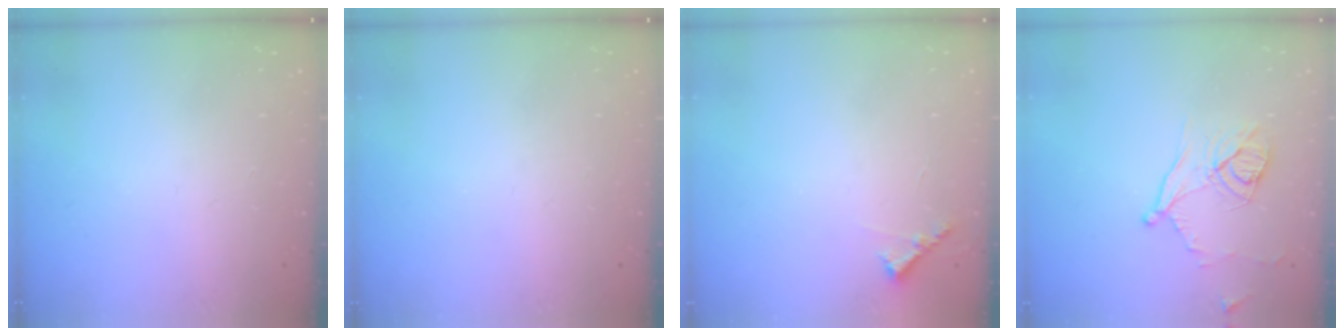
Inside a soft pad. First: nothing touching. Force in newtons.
{"total": 0.0}
{"total": 5.8, "press": 5.8, "slide": 0.5}
{"total": 11.3, "press": 11.0, "slide": 2.3}